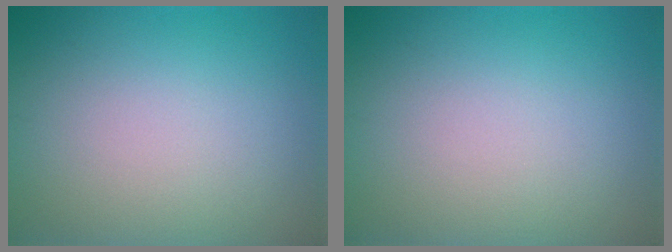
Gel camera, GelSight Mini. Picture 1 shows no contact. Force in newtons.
{"total": 0.0}